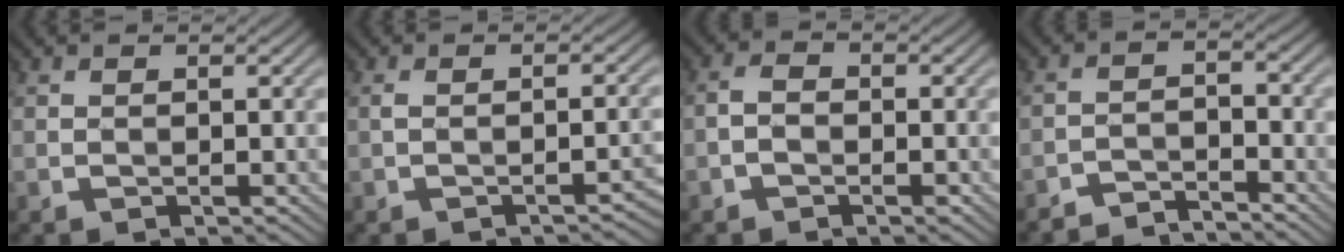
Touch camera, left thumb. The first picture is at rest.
{"total": 2.9, "force": [-1.6, 0.8, 2.3], "torque": [-0.037, 0.004, -0.027]}
{"total": 2.3, "force": [-1.0, 1.5, 1.5], "torque": [-0.018, 0.007, -0.027]}
{"total": 4.1, "force": [-3.9, 0.8, 1.0], "torque": [-0.015, 0.006, -0.078]}